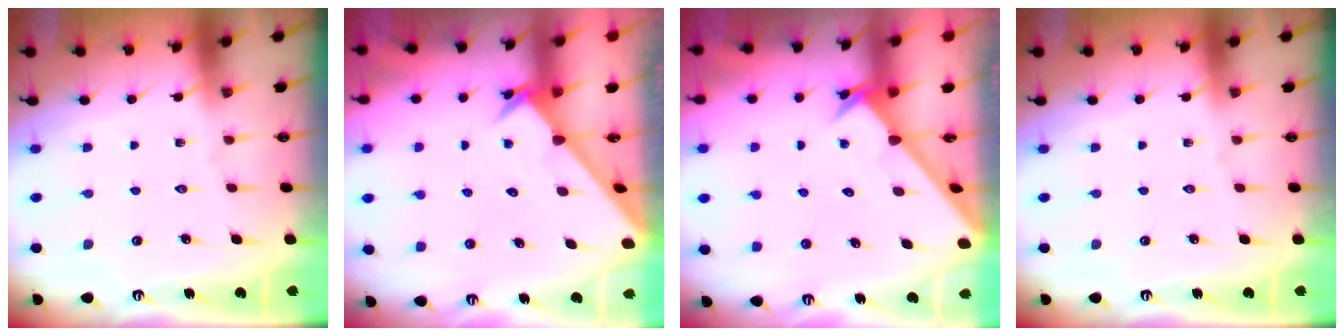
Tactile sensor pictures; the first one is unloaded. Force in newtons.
{"total": 2.5, "press": 2.5, "slide": 0.2}
{"total": 2.5, "press": 2.5, "slide": 0.2}
{"total": 0.0}